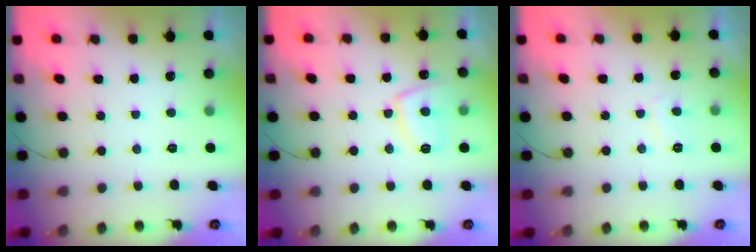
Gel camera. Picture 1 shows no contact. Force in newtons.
{"total": 8.1, "press": 8.0, "slide": 1.1}
{"total": 2.7, "press": 2.6, "slide": 0.8}